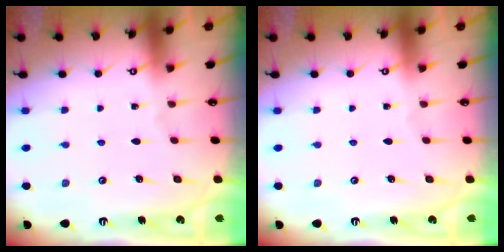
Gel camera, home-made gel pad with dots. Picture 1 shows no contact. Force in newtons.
{"total": 0.0}